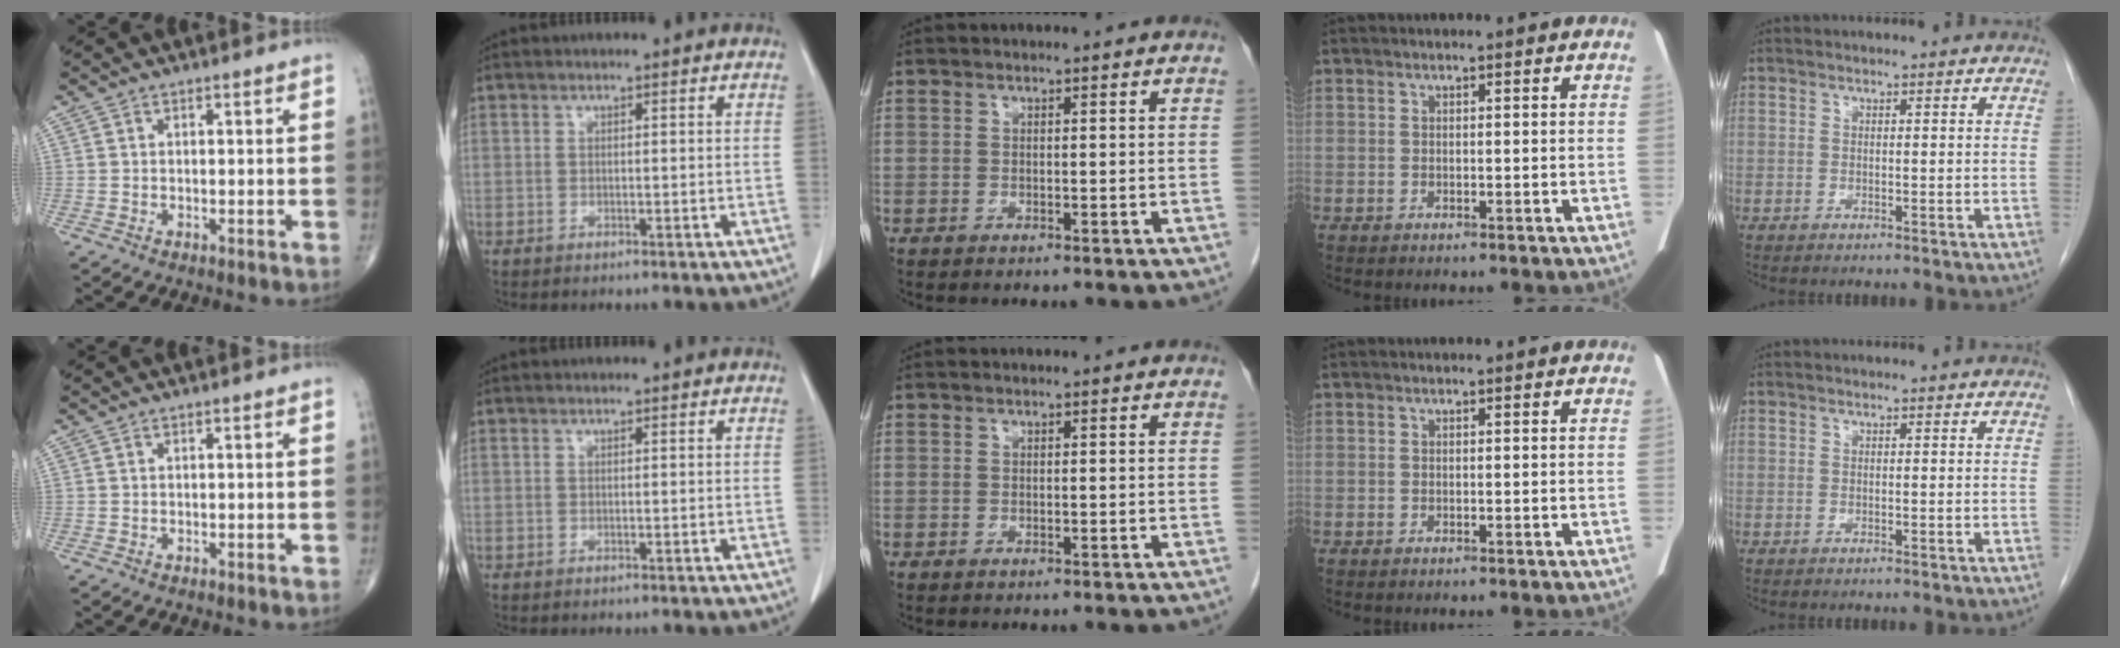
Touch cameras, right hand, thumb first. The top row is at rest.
{}